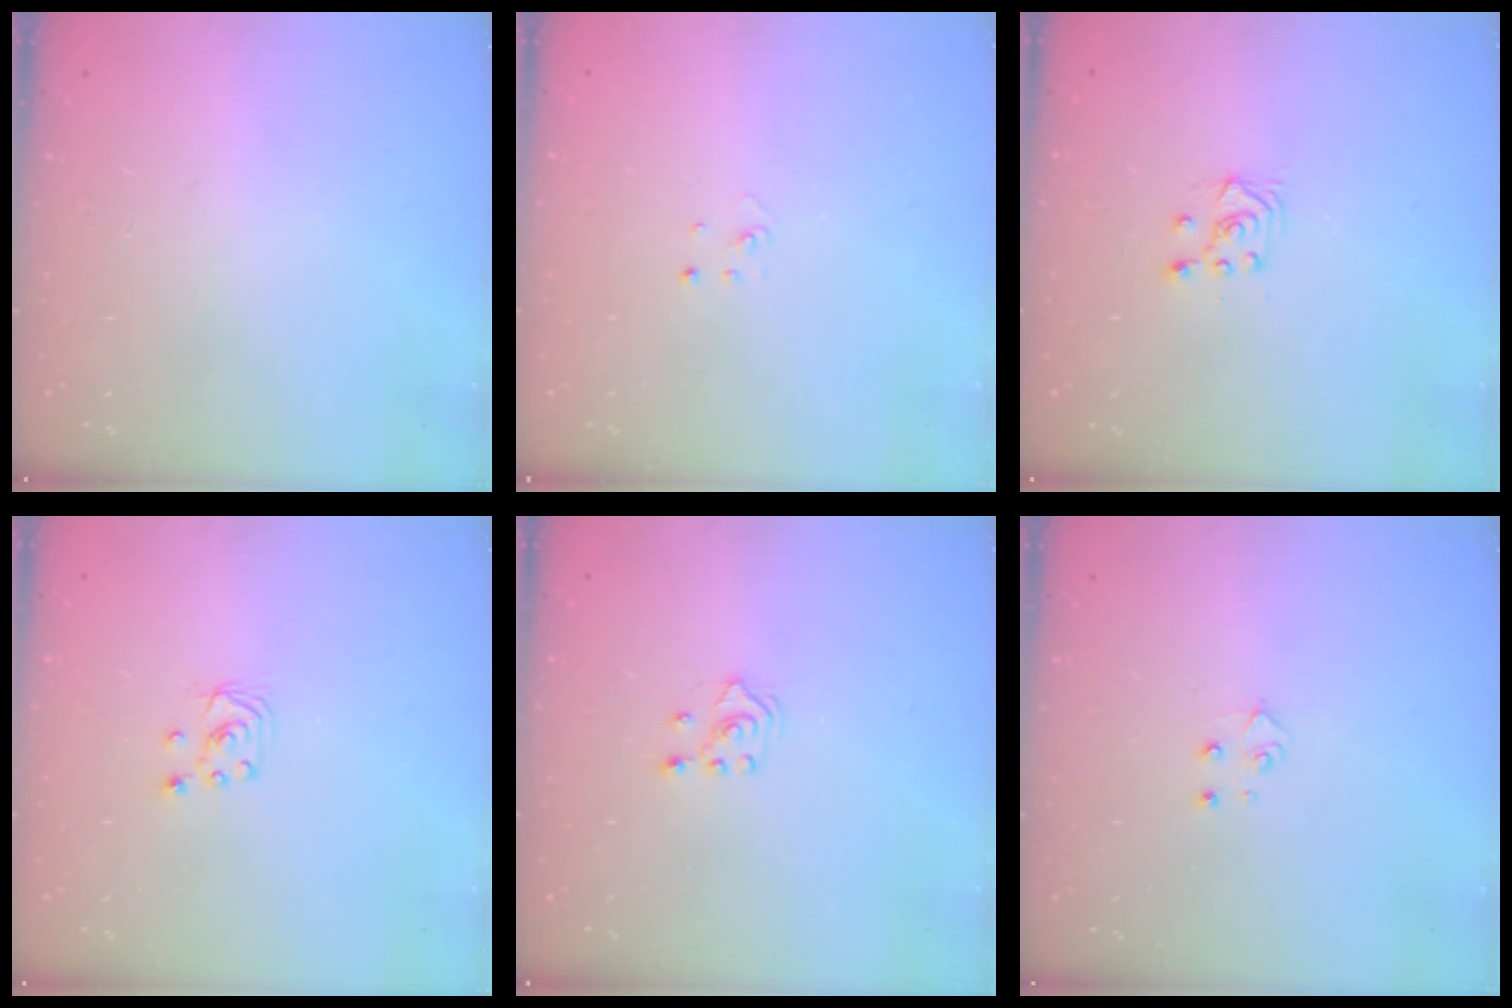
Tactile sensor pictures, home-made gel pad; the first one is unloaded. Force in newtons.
{"total": 2.0, "press": 2.0, "slide": 0.1}
{"total": 4.5, "press": 4.4, "slide": 0.8}
{"total": 3.2, "press": 3.2, "slide": 0.2}
{"total": 3.2, "press": 3.1, "slide": 1.0}
{"total": 3.9, "press": 3.9, "slide": 0.3}